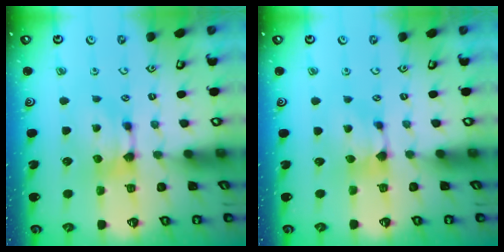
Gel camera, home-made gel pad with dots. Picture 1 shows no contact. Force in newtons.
{"total": 0.8, "press": 0.4, "slide": 0.6}